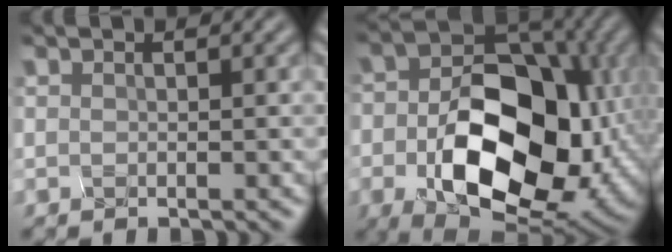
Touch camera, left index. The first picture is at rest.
{"total": 14.8, "force": [-3.6, 10.1, 10.3], "torque": [-0.161, -0.029, -0.046]}